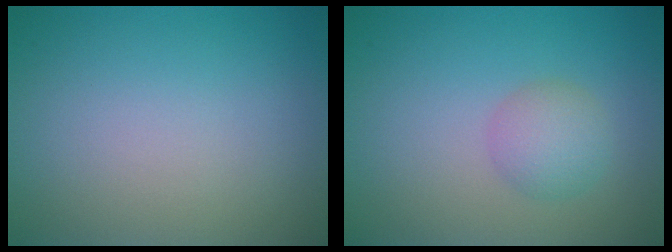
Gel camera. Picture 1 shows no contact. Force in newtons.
{"total": 2.4, "press": 2.4, "slide": 0.1}